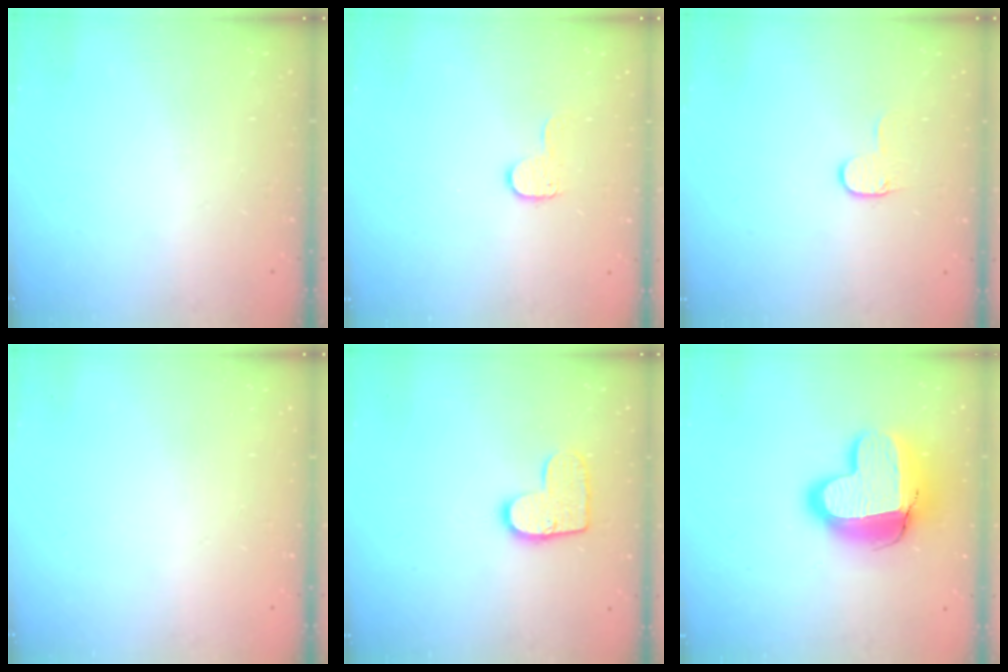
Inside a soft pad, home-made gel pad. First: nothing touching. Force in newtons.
{"total": 7.4, "press": 7.4, "slide": 0.4}
{"total": 5.1, "press": 5.1, "slide": 0.5}
{"total": 0.0}
{"total": 10.7, "press": 10.7, "slide": 0.6}
{"total": 16.9, "press": 16.8, "slide": 1.4}